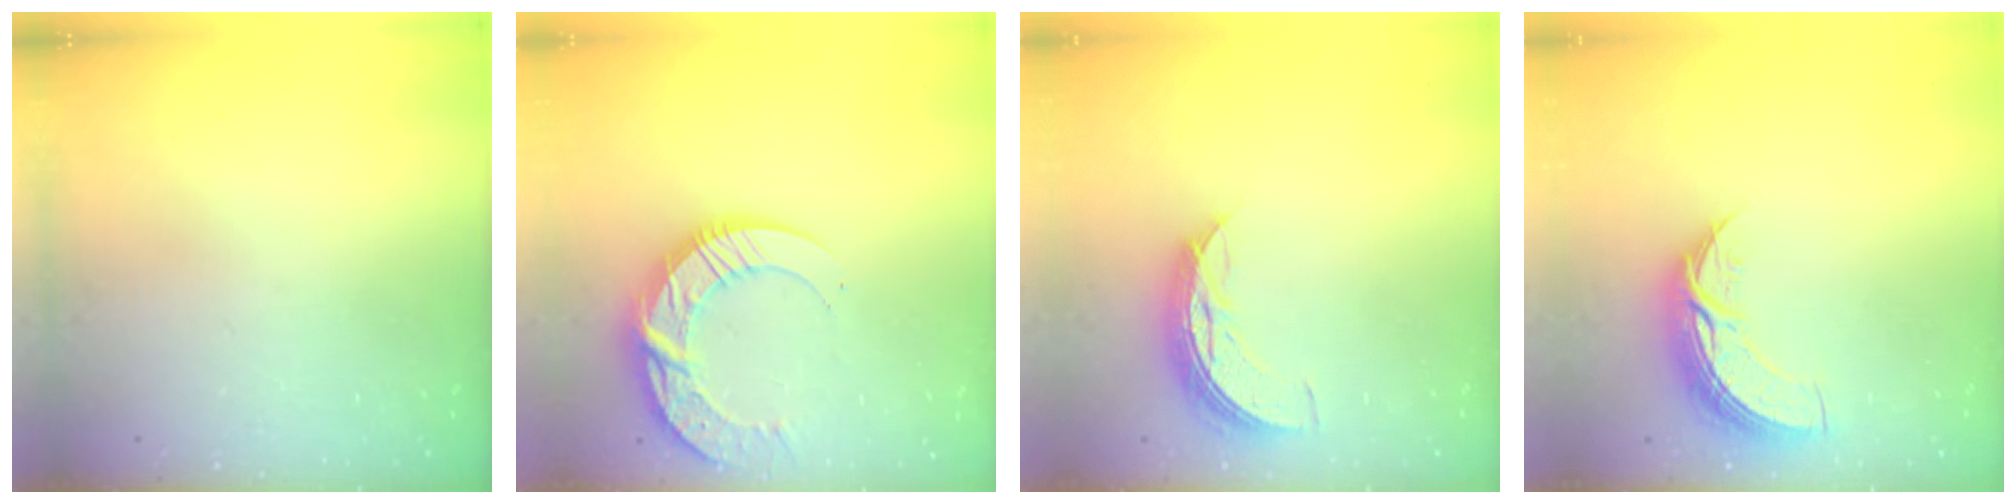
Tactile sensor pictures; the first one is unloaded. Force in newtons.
{"total": 14.6, "press": 14.6, "slide": 1.2}
{"total": 7.9, "press": 7.9, "slide": 0.4}
{"total": 9.5, "press": 9.5, "slide": 0.8}